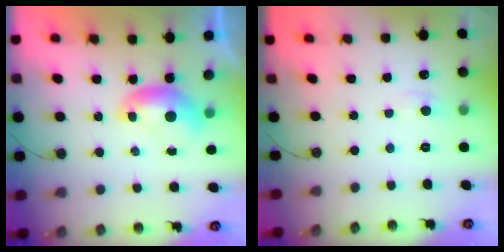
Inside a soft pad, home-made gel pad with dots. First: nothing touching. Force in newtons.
{"total": 0.6, "press": 0.3, "slide": 0.5}